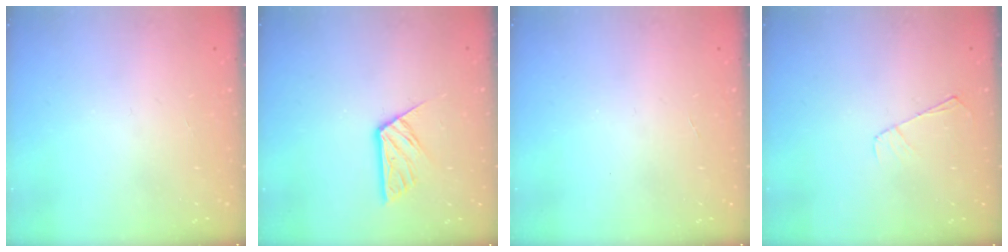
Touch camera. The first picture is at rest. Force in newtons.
{"total": 9.9, "press": 9.9, "slide": 0.7}
{"total": 0.0}
{"total": 3.9, "press": 3.8, "slide": 0.5}